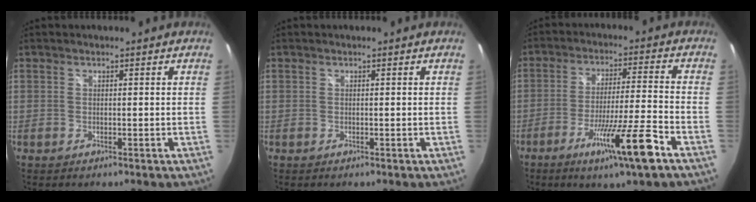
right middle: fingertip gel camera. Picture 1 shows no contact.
{"total": 0.0}
{"total": 12.6, "force": [-7.1, -0.5, 10.3], "torque": [-0.196, -0.023, -0.125]}